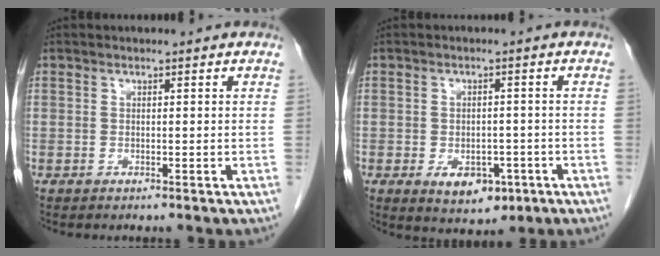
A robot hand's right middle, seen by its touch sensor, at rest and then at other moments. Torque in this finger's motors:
{"motor_torque": [0.90, -0.65, 0.21, 0.07]}